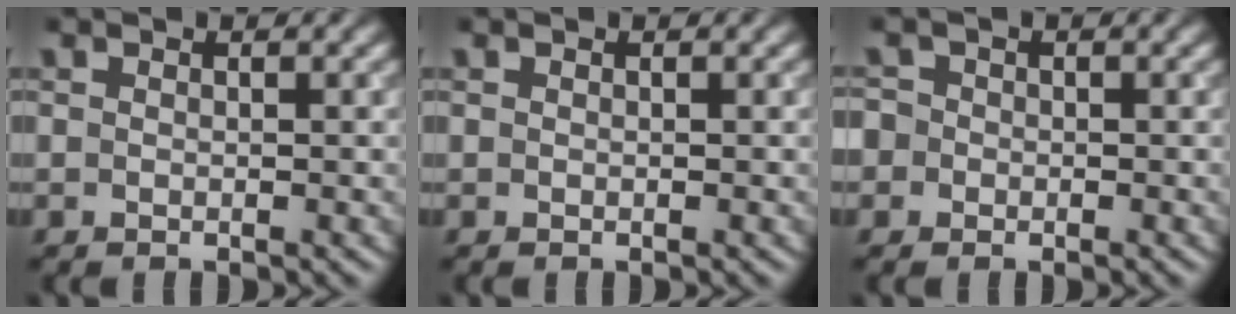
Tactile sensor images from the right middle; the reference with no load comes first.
{"total": 0.0}
{"total": 2.0, "force": [-0.2, 1.9, 0.4], "torque": [0.007, 0.013, -0.023]}